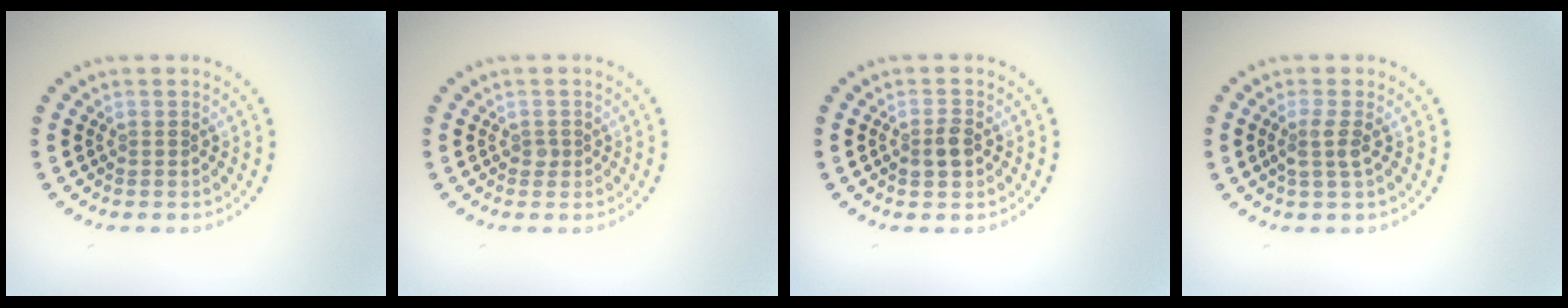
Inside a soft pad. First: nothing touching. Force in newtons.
{"total": 0.6, "press": 0.5, "slide": 0.3}
{"total": 1.8, "press": 1.7, "slide": 0.4}
{"total": 1.9, "press": 1.5, "slide": 1.1}